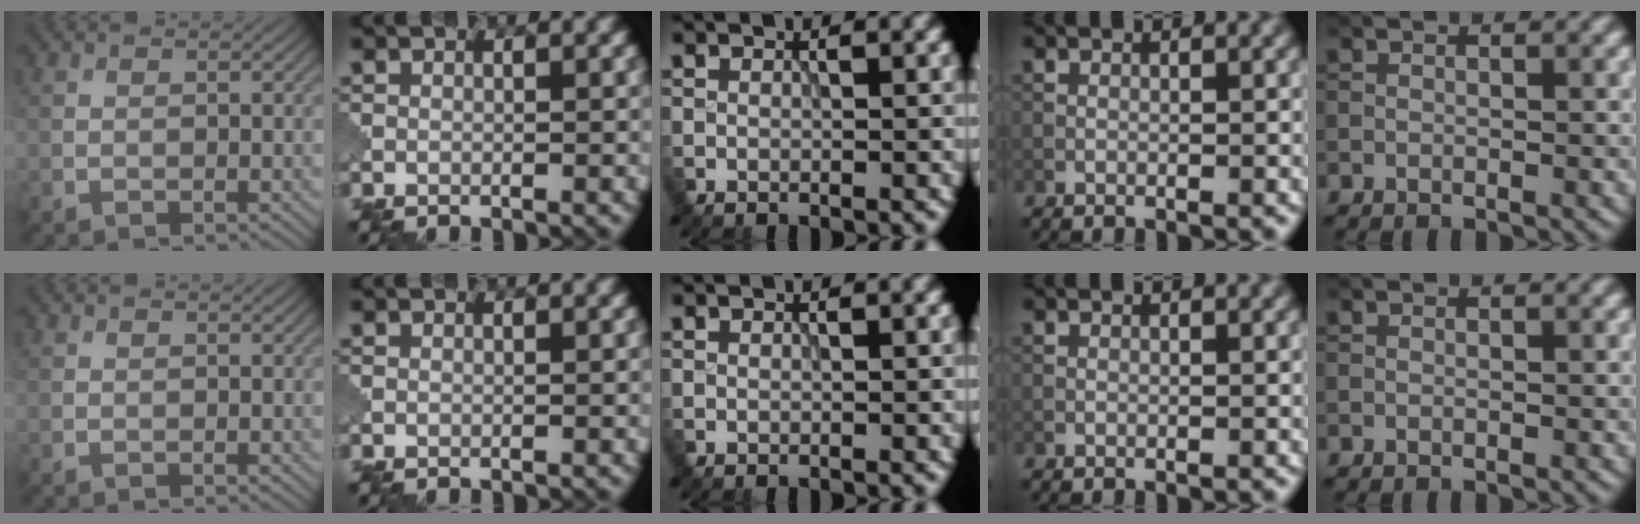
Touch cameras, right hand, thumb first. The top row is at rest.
{}